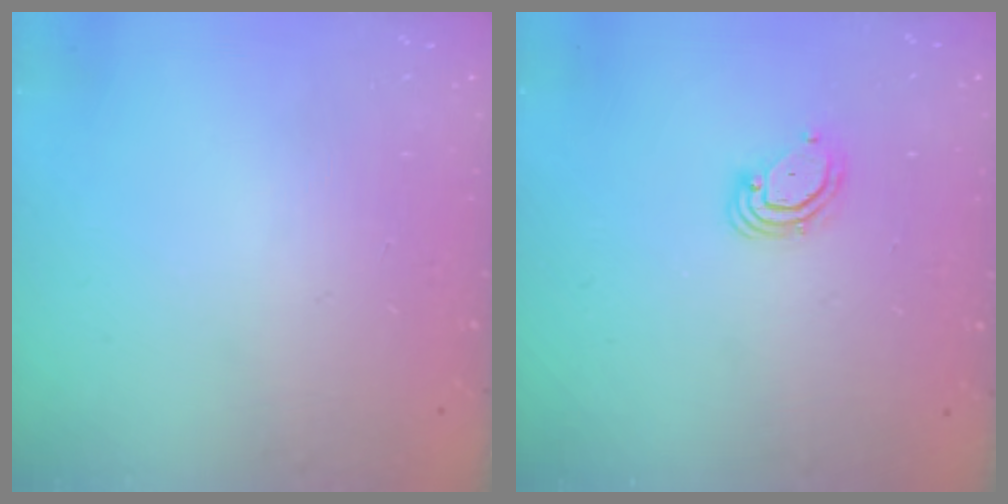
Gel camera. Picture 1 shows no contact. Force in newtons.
{"total": 4.4, "press": 4.4, "slide": 0.4}